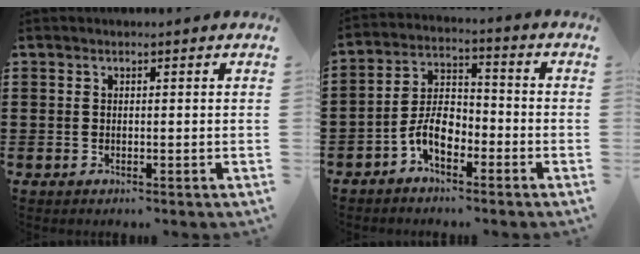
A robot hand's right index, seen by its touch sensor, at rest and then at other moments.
{"total": 6.5, "force": [-3.3, 3.5, 4.4], "torque": [-0.096, 0.010, -0.066]}